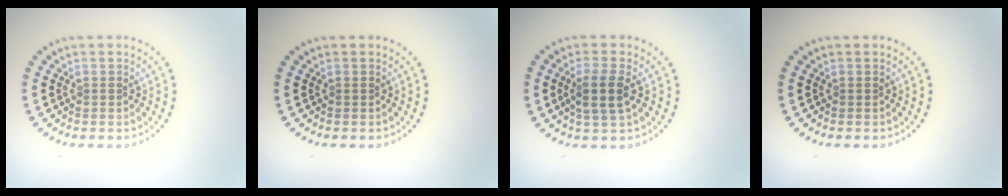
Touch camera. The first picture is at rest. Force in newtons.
{"total": 0.0}
{"total": 2.8, "press": 2.5, "slide": 1.2}
{"total": 0.0}